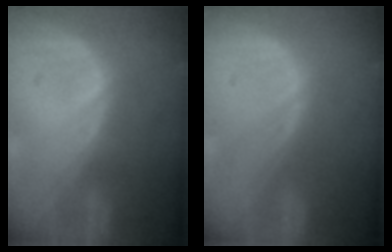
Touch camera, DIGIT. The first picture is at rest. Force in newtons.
{"total": 0.0}